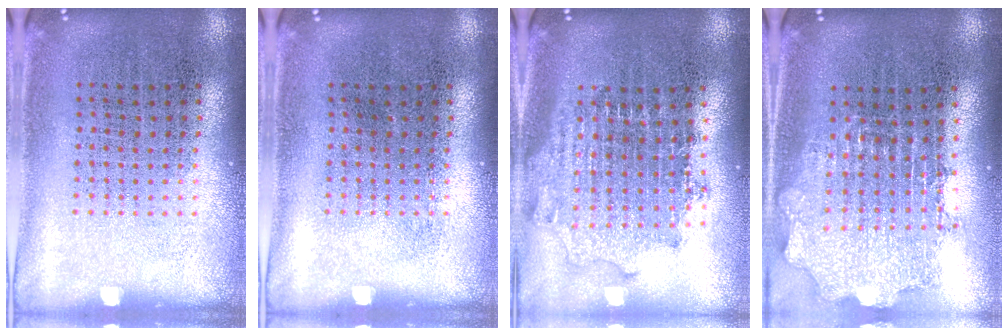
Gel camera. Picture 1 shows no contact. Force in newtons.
{"total": 0.0}
{"total": 1.8, "press": 1.4, "slide": 1.1}
{"total": 1.8, "press": 1.4, "slide": 1.1}